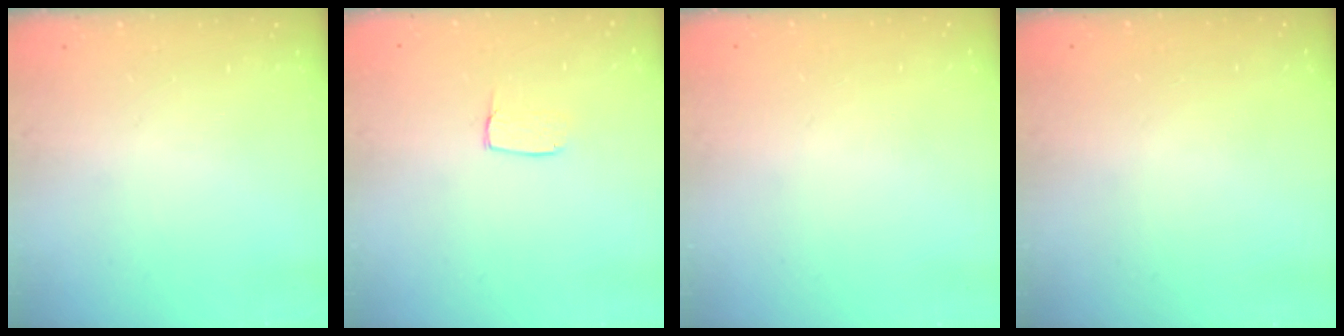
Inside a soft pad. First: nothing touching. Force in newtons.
{"total": 4.4, "press": 4.4, "slide": 0.3}
{"total": 0.0}
{"total": 0.0}